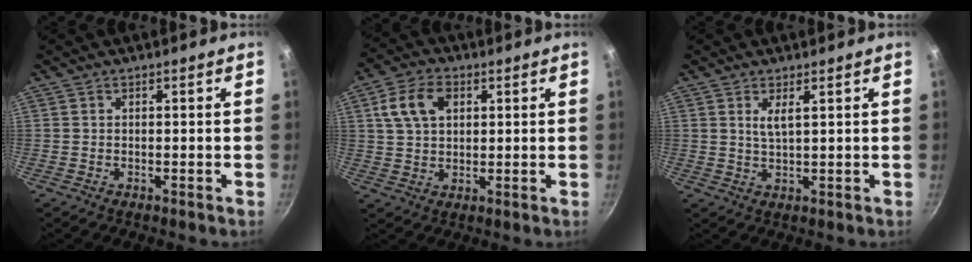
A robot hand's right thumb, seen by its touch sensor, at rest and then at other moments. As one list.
[{"total": 8.8, "force": [2.9, 5.8, 5.9], "torque": [-0.104, 0.006, 0.051]}, {"total": 2.7, "force": [1.2, 0.6, 2.3], "torque": [-0.049, -0.012, 0.026]}]